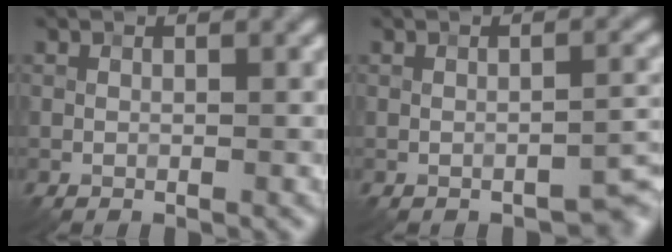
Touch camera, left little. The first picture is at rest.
{"total": 2.0, "force": [-1.4, 0.7, 1.2], "torque": [-0.013, 0.006, -0.019]}